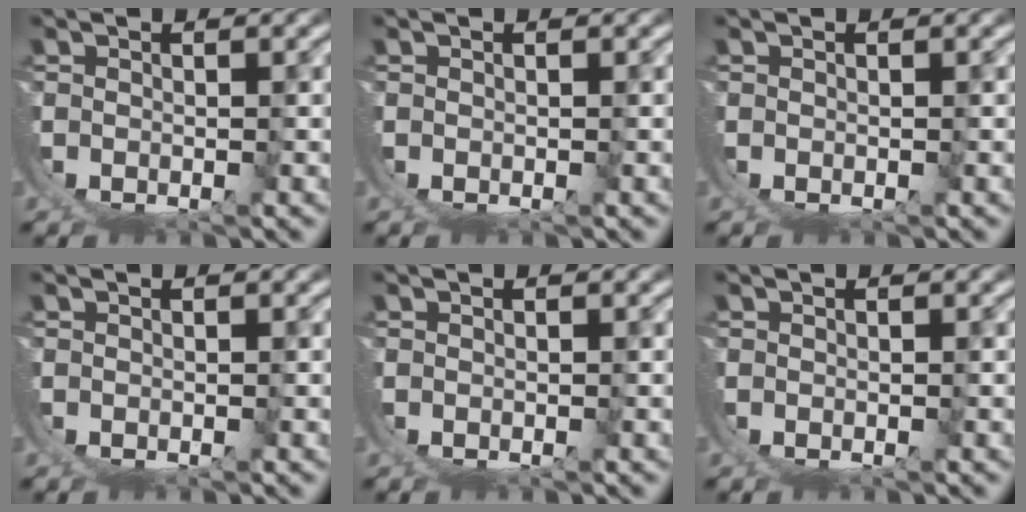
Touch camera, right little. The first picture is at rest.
{"total": 0.0}
{"total": 0.0}
{"total": 0.0}
{"total": 0.0}
{"total": 0.0}